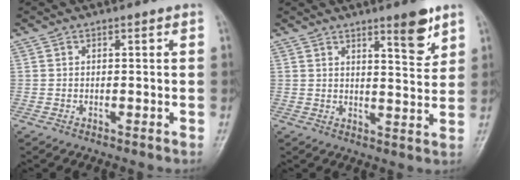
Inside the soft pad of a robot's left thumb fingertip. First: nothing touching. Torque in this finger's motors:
{"motor_torque": [0.12, 0.17, 0.30, 0.12, 0.13]}